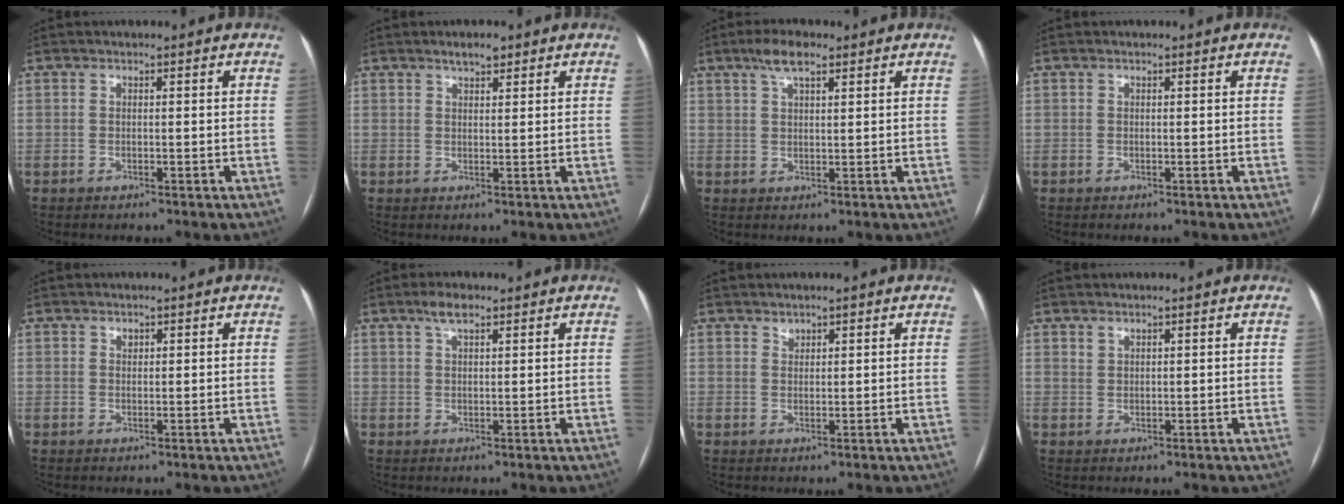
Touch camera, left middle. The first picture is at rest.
{"total": 2.3, "force": [1.8, 0.8, 1.3], "torque": [-0.023, 0.004, 0.029]}
{"total": 4.5, "force": [3.0, 1.2, 3.2], "torque": [-0.066, 0.013, 0.055]}
{"total": 0.0}
{"total": 0.6, "force": [0.4, 0.4, 0.2], "torque": [-0.002, -0.002, 0.006]}
{"total": 2.9, "force": [2.0, 0.8, 2.0], "torque": [-0.040, 0.008, 0.038]}
{"total": 1.1, "force": [0.9, 0.6, 0.2], "torque": [0.000, -0.001, 0.014]}
{"total": 0.9, "force": [0.8, 0.3, 0.2], "torque": [-0.003, -0.001, 0.017]}